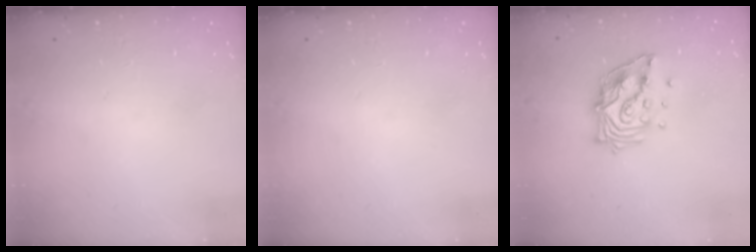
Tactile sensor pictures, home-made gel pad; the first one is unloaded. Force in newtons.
{"total": 0.0}
{"total": 14.1, "press": 14.0, "slide": 1.2}